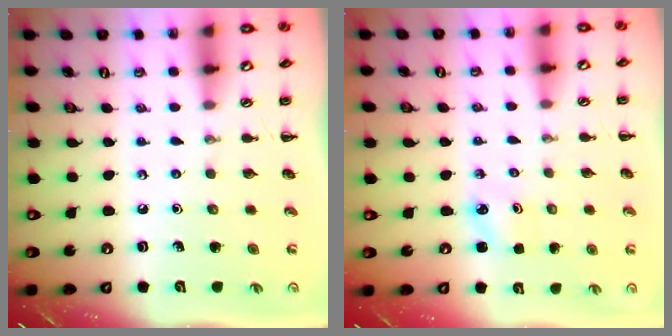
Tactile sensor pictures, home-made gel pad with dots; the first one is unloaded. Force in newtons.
{"total": 1.9, "press": 1.8, "slide": 0.5}